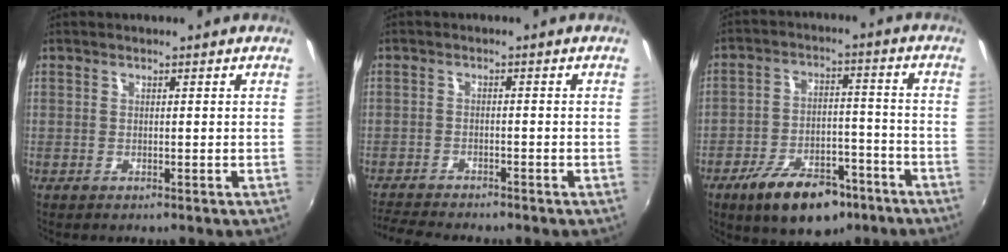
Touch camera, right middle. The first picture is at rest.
{"total": 6.7, "force": [-6.3, 0.8, 2.2], "torque": [-0.064, -0.018, -0.106]}
{"total": 14.5, "force": [-9.5, 7.1, 8.4], "torque": [-0.156, 0.006, -0.140]}